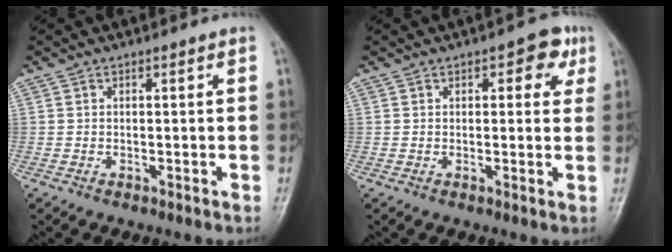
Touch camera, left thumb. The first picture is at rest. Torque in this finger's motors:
{"motor_torque": [-0.08, 0.00, 0.14, 0.13, 0.04]}